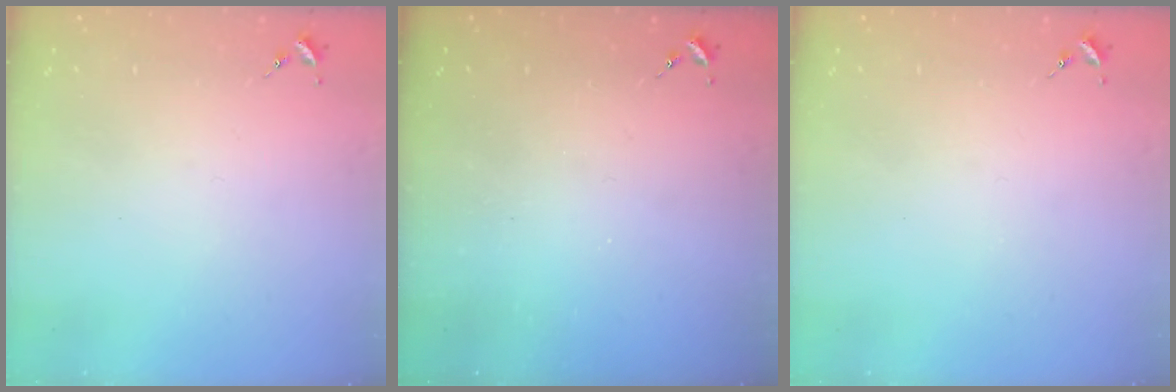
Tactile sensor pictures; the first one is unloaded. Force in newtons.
{"total": 0.0}
{"total": 0.0}